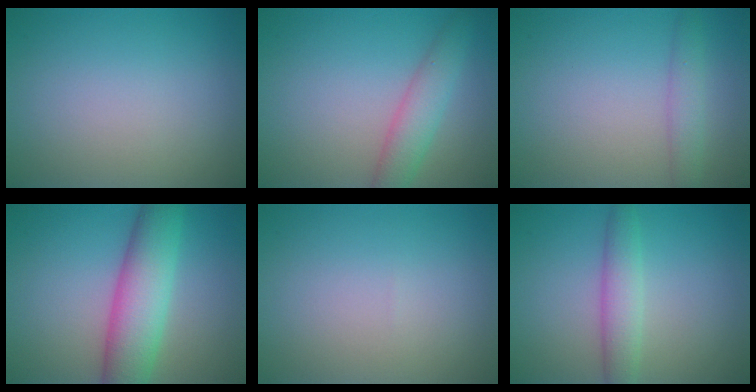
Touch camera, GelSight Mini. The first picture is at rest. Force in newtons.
{"total": 3.4, "press": 3.4, "slide": 0.0}
{"total": 2.0, "press": 2.0, "slide": 0.0}
{"total": 7.2, "press": 7.2, "slide": 0.1}
{"total": 0.0}
{"total": 3.0, "press": 3.0, "slide": 0.1}